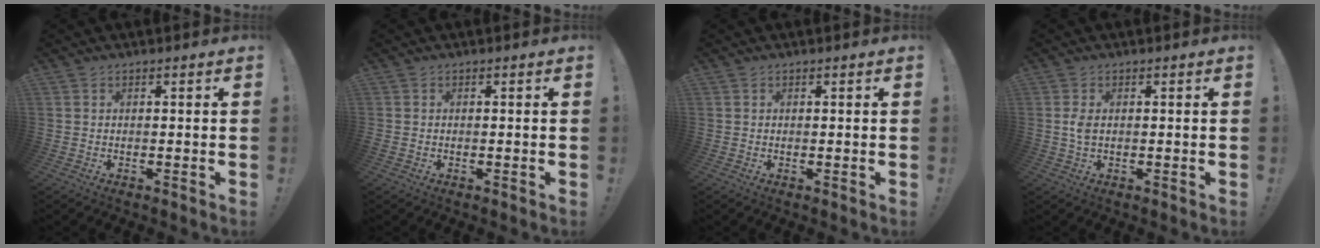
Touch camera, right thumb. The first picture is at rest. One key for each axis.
{"total": 0.0}
{"total": 0.7, "fx": 0.1, "fy": 0.6, "fz": -0.2, "tx": 0.006, "ty": 0.000, "tz": 0.002}
{"total": 2.7, "fx": 0.1, "fy": 1.5, "fz": 2.2, "tx": -0.039, "ty": 0.005, "tz": 0.000}